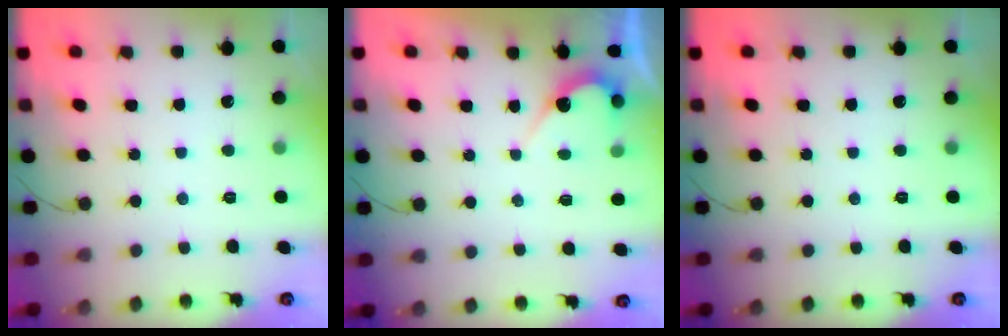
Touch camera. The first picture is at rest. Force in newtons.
{"total": 5.0, "press": 5.0, "slide": 0.3}
{"total": 0.0}